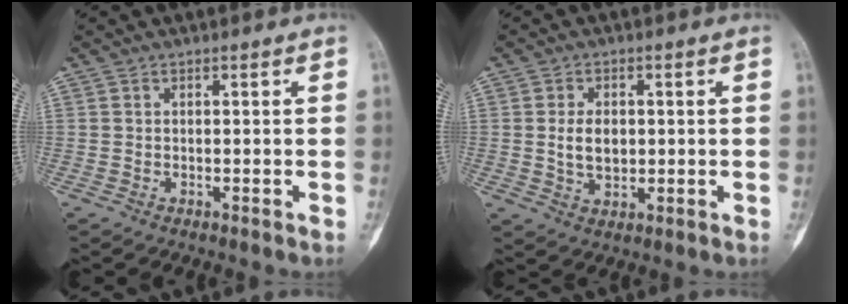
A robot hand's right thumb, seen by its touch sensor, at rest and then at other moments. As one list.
[{"total": 5.4, "force": [0.4, 3.6, 4.1], "torque": [-0.063, -0.005, 0.012]}]